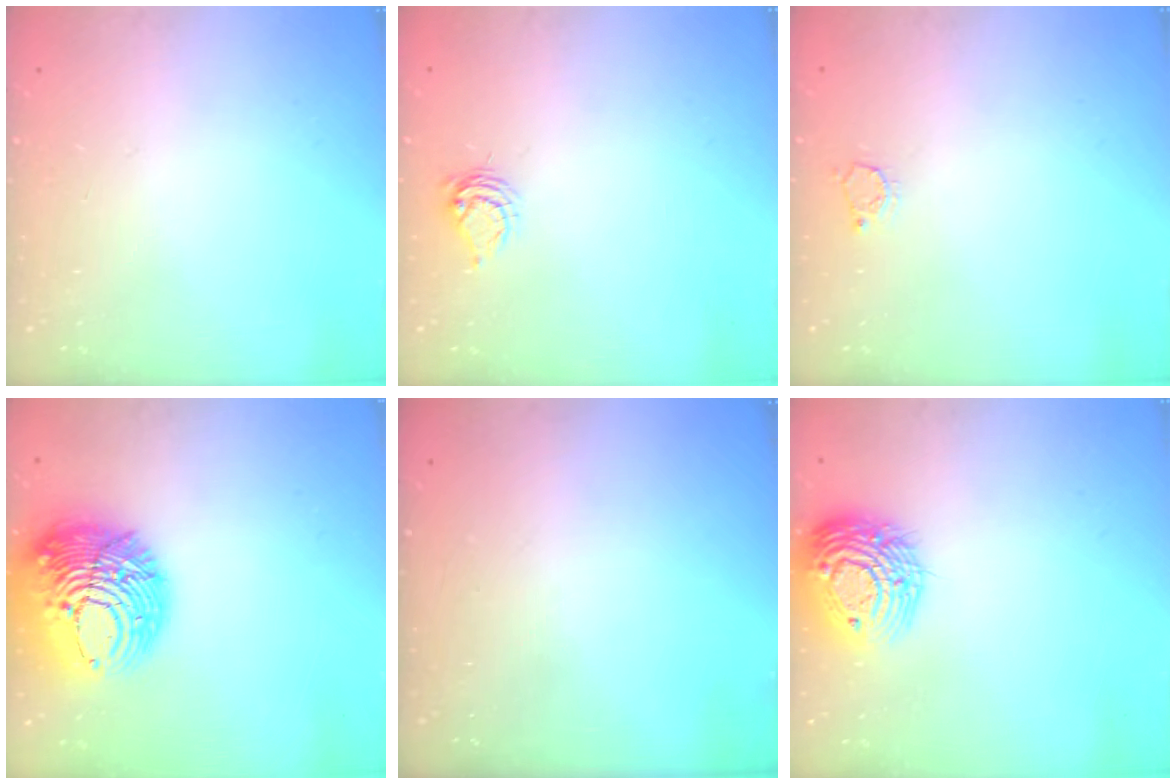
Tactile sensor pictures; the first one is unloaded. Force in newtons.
{"total": 4.9, "press": 4.8, "slide": 0.7}
{"total": 2.7, "press": 2.7, "slide": 0.3}
{"total": 19.1, "press": 19.0, "slide": 2.1}
{"total": 0.0}
{"total": 15.6, "press": 15.6, "slide": 1.4}